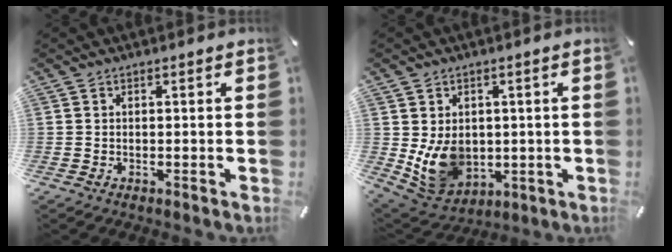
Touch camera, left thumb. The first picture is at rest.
{"total": 10.9, "force": [-0.1, 9.3, 5.8], "torque": [-0.122, -0.011, 0.004]}